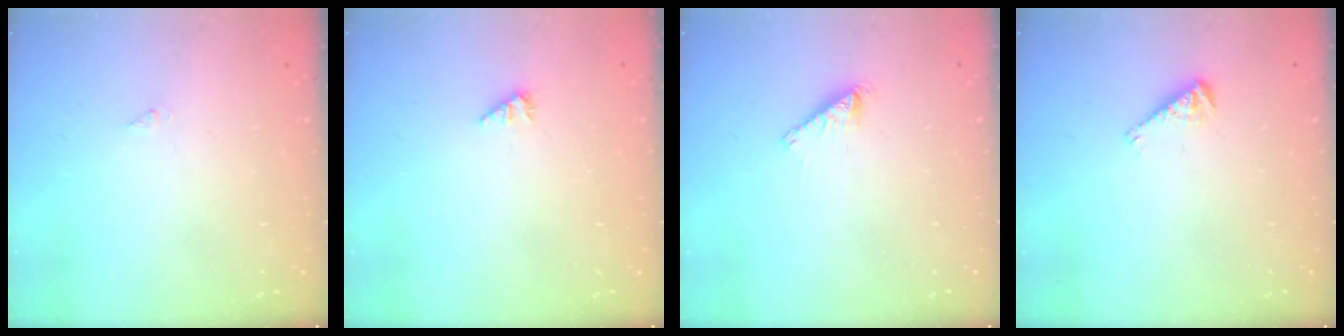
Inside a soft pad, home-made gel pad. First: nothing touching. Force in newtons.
{"total": 1.7, "press": 1.7, "slide": 0.3}
{"total": 2.1, "press": 2.0, "slide": 0.3}
{"total": 4.6, "press": 4.5, "slide": 0.6}